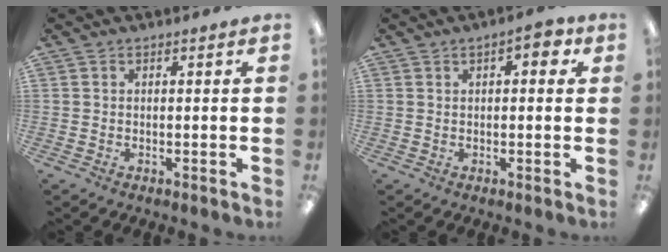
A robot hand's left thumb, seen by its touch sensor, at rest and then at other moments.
{"total": 4.4, "force": [1.5, 2.1, 3.5], "torque": [-0.047, 0.001, 0.020]}